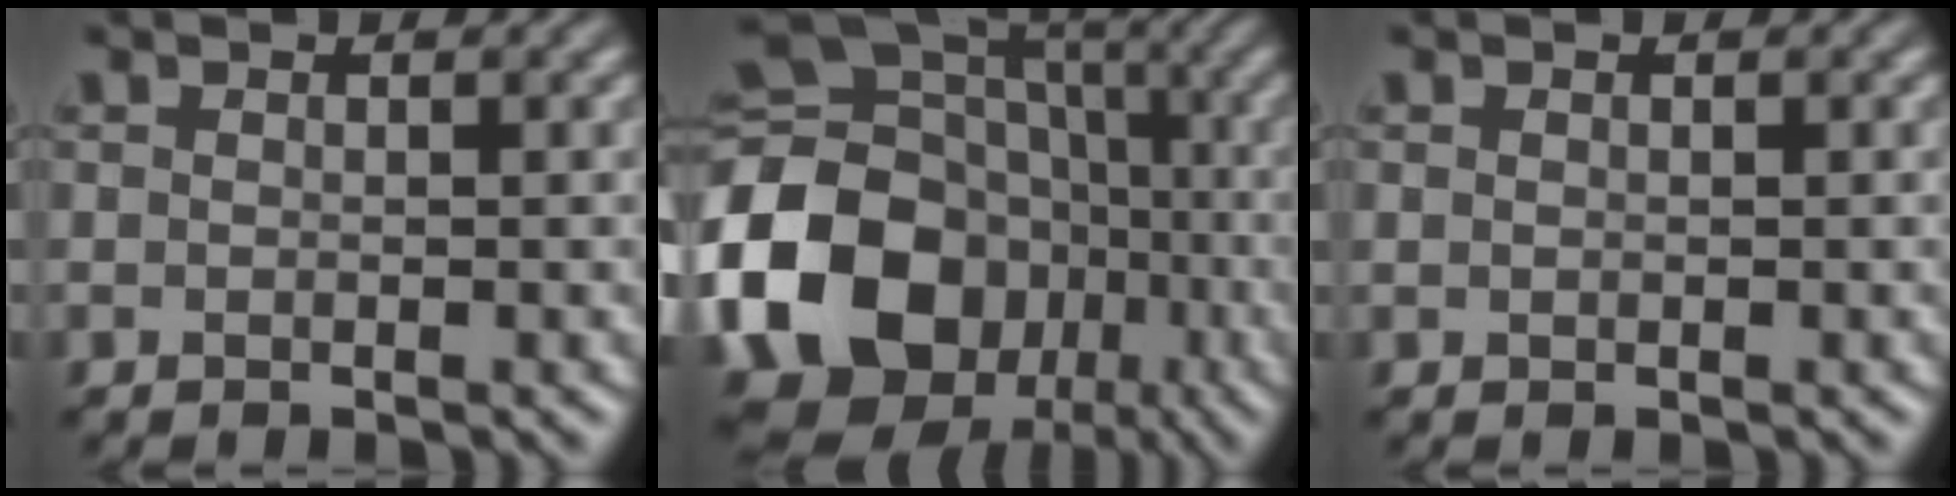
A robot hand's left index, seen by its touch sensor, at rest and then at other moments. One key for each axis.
{"total": 19.8, "fx": -5.1, "fy": 16.4, "fz": 9.9, "tx": -0.227, "ty": -0.004, "tz": -0.102}
{"total": 0.0}